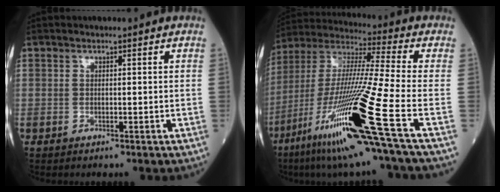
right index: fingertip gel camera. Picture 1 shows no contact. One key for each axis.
{"total": 23.6, "fx": -10.3, "fy": -1.1, "fz": 21.2, "tx": -0.417, "ty": -0.047, "tz": -0.195}